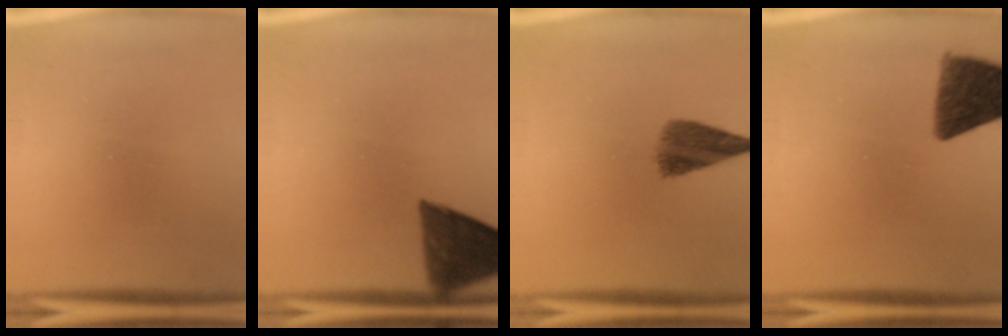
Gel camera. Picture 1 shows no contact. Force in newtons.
{"total": 10.6}
{"total": 7.2}
{"total": 10.6}